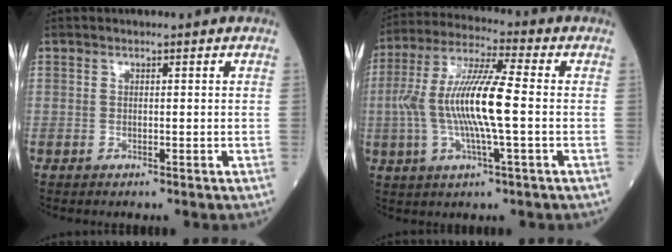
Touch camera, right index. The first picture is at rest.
{"total": 13.3, "force": [-1.1, 1.2, 13.2], "torque": [-0.267, 0.007, -0.026]}